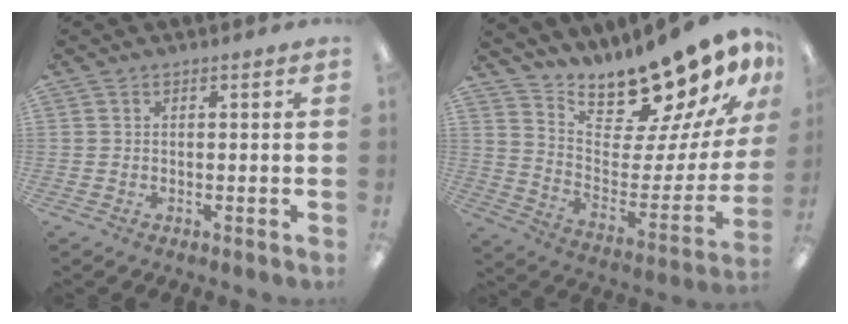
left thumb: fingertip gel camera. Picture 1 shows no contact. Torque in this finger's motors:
{"motor_torque": [2.53, 2.48, 0.39, -0.22, 0.13]}